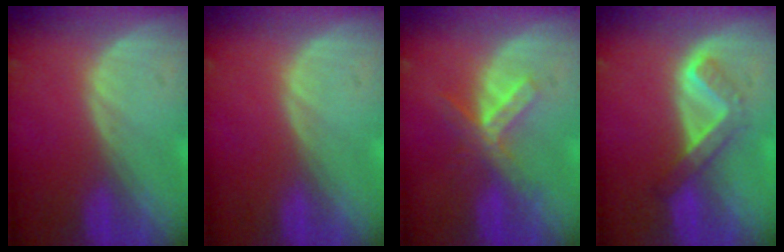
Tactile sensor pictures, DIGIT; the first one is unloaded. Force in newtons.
{"total": 0.0}
{"total": 5.1, "press": 5.1, "slide": 0.3}
{"total": 5.4, "press": 4.7, "slide": 2.7}